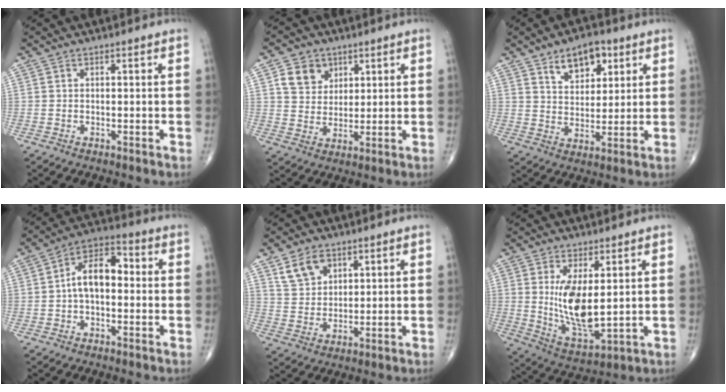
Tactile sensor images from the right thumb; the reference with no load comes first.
{"total": 7.2, "force": [3.2, 5.9, 2.7], "torque": [-0.020, -0.015, 0.059]}
{"total": 9.2, "force": [5.0, 5.4, 5.6], "torque": [-0.056, -0.025, 0.080]}
{"total": 9.3, "force": [-0.3, 5.4, 7.5], "torque": [-0.115, 0.035, -0.017]}
{"total": 6.6, "force": [3.7, 4.4, 3.3], "torque": [-0.045, -0.018, 0.077]}
{"total": 11.6, "force": [1.8, 4.7, 10.4], "torque": [-0.186, -0.029, 0.050]}